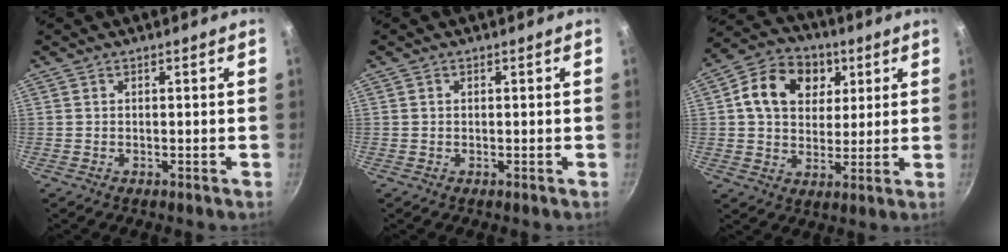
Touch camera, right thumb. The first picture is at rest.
{"total": 0.0}
{"total": 14.0, "force": [4.4, 10.9, 7.8], "torque": [-0.110, 0.004, 0.061]}